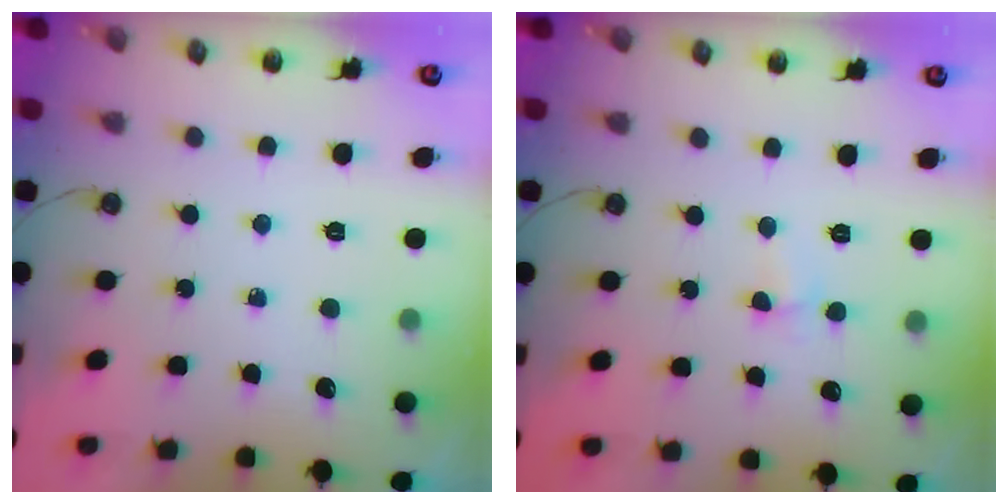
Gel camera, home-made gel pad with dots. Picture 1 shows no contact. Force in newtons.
{"total": 2.1, "press": 2.1, "slide": 0.5}